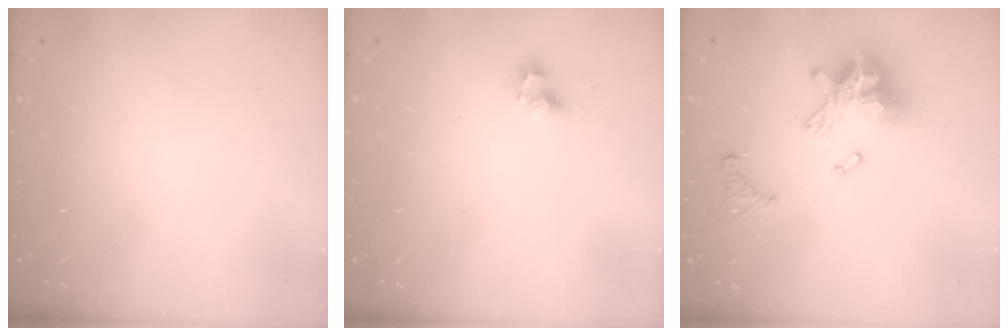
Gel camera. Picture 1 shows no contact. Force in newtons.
{"total": 4.6, "press": 4.5, "slide": 0.5}
{"total": 14.4, "press": 14.3, "slide": 1.2}